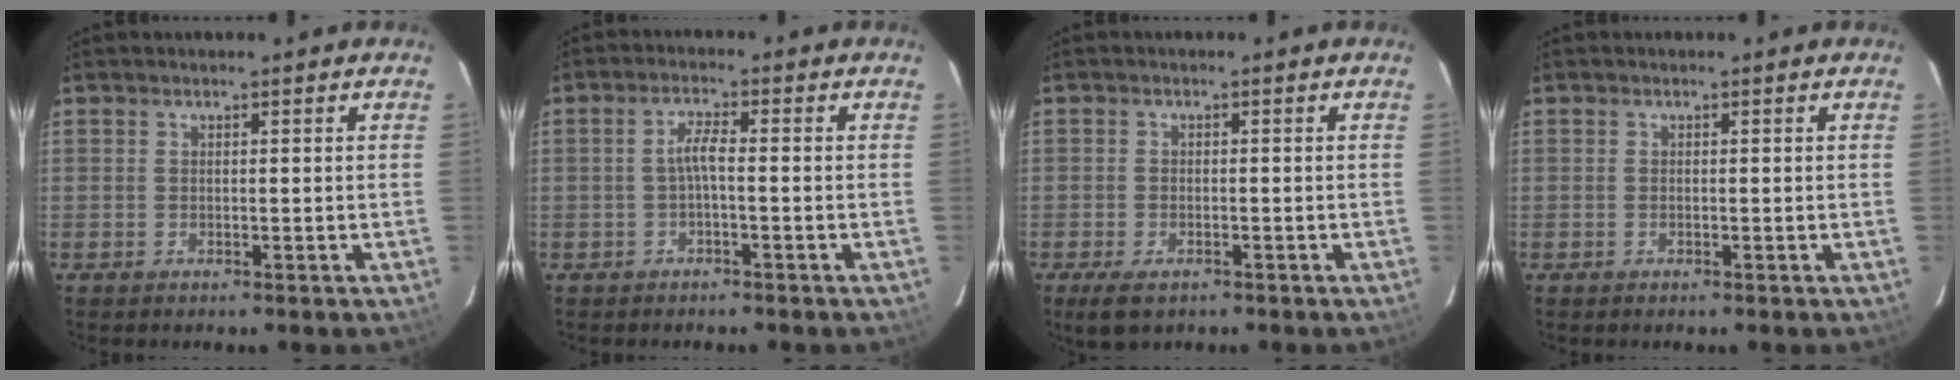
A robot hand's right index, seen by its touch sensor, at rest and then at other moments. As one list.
[{"total": 2.5, "force": [-0.8, 0.1, 2.3], "torque": [-0.049, 0.006, -0.015]}, {"total": 4.5, "force": [-2.9, 2.2, 2.7], "torque": [-0.066, -0.014, -0.050]}, {"total": 0.0}]